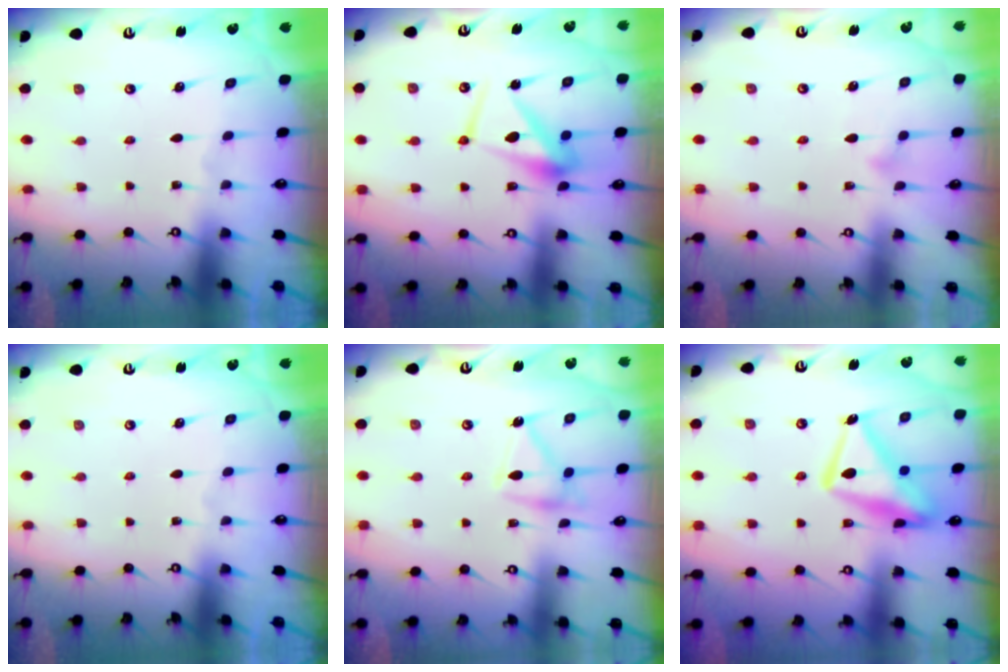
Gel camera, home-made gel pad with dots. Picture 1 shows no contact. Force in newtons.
{"total": 11.0, "press": 11.0, "slide": 0.7}
{"total": 7.0, "press": 7.0, "slide": 0.4}
{"total": 0.0}
{"total": 13.2, "press": 13.2, "slide": 0.2}
{"total": 15.8, "press": 15.8, "slide": 1.5}